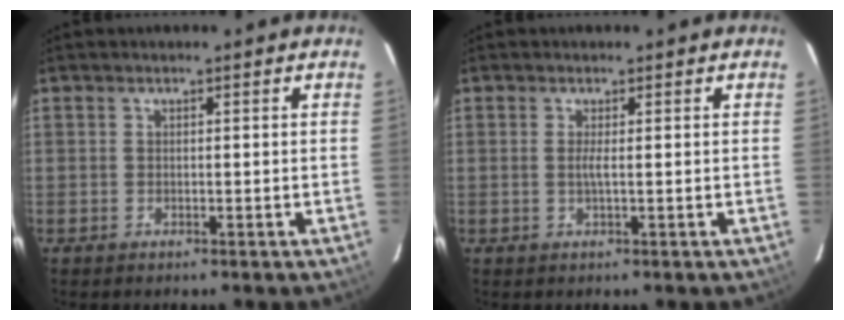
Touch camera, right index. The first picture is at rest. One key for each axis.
{"total": 1.1, "fx": 0.1, "fy": -0.3, "fz": 1.0, "tx": -0.022, "ty": -0.002, "tz": 0.000}